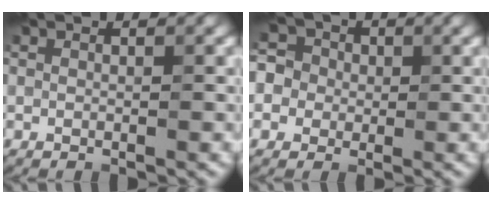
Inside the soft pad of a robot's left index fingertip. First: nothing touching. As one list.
[{"total": 4.5, "force": [0.6, 4.3, 1.2], "torque": [-0.008, 0.030, -0.025]}]